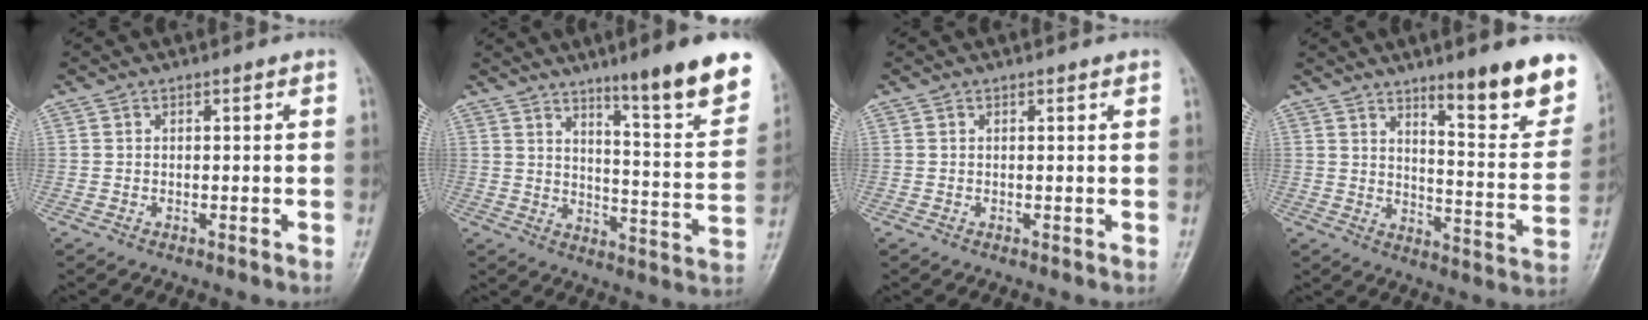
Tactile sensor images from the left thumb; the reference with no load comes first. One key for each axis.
{"total": 17.2, "fx": 11.2, "fy": 1.9, "fz": 12.9, "tx": -0.145, "ty": -0.072, "tz": 0.162}
{"total": 0.5, "fx": 0.4, "fy": 0.1, "fz": 0.3, "tx": -0.006, "ty": -0.001, "tz": 0.004}
{"total": 16.6, "fx": 10.7, "fy": 3.6, "fz": 12.1, "tx": -0.118, "ty": -0.076, "tz": 0.158}